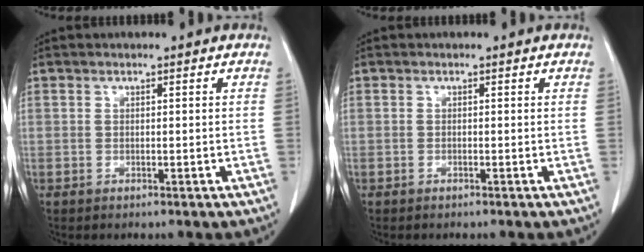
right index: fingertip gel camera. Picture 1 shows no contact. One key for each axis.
{"total": 0.0}